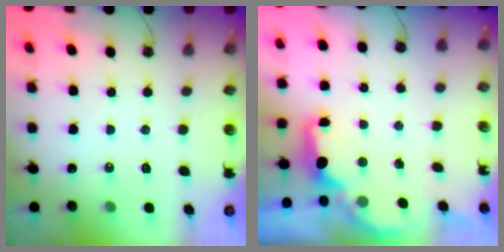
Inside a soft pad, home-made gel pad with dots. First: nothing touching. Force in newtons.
{"total": 2.3, "press": 2.2, "slide": 0.8}